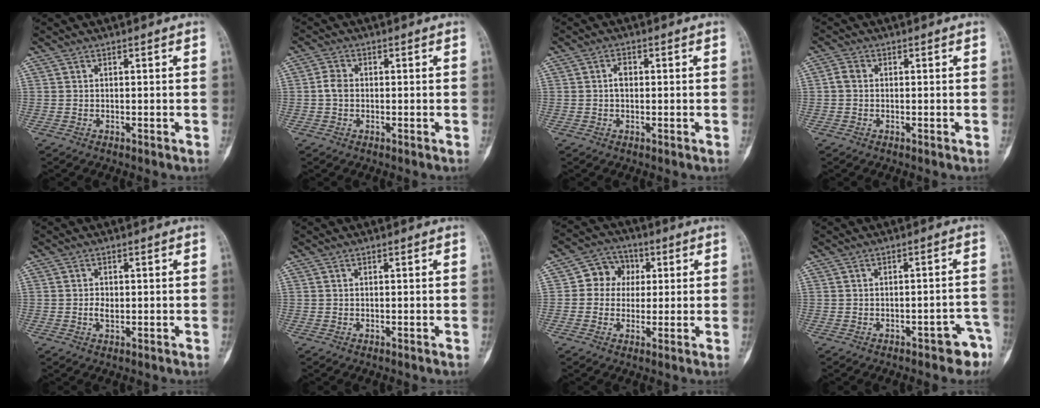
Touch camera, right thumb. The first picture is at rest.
{"total": 2.7, "force": [-0.2, 2.1, 1.7], "torque": [-0.032, 0.006, -0.011]}
{"total": 2.1, "force": [0.0, 1.3, 1.6], "torque": [-0.026, 0.005, -0.002]}
{"total": 1.9, "force": [0.0, 1.5, 1.2], "torque": [-0.020, 0.004, -0.007]}
{"total": 1.9, "force": [-0.1, 1.2, 1.4], "torque": [-0.021, 0.002, -0.002]}
{"total": 0.0}
{"total": 7.3, "force": [1.1, 6.5, 3.2], "torque": [-0.011, 0.010, 0.007]}
{"total": 5.3, "force": [-3.2, 2.4, 3.4], "torque": [-0.019, 0.034, -0.034]}